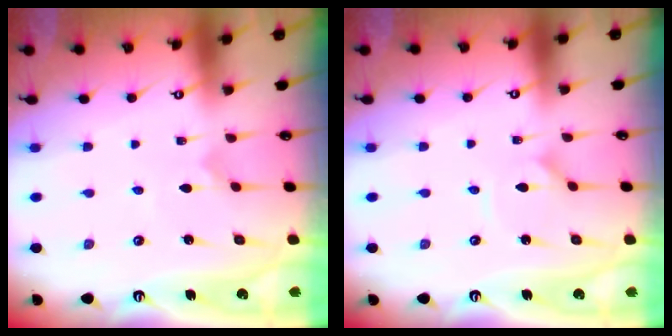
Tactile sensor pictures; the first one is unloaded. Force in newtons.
{"total": 0.9, "press": 0.9, "slide": 0.0}